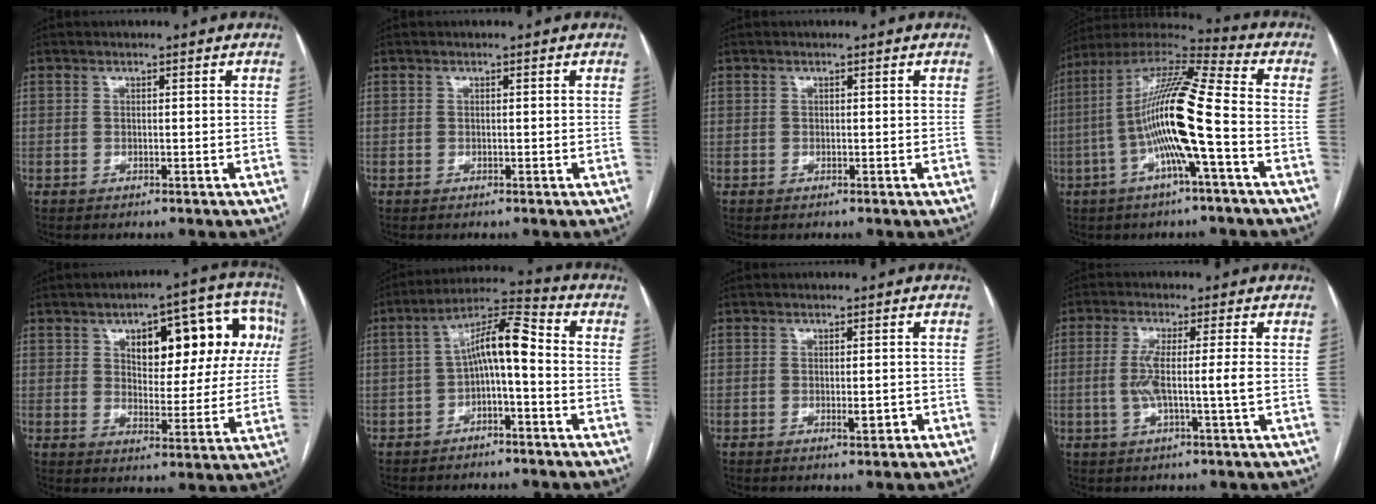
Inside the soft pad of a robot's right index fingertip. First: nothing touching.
{"total": 0.0}
{"total": 0.0}
{"total": 16.4, "force": [-3.1, 0.6, 16.1], "torque": [-0.306, 0.012, -0.069]}
{"total": 15.9, "force": [5.2, 7.0, 13.3], "torque": [-0.157, 0.044, 0.072]}
{"total": 8.9, "force": [-0.8, 1.9, 8.6], "torque": [-0.148, 0.040, -0.016]}
{"total": 2.0, "force": [-0.7, 0.6, 1.8], "torque": [-0.029, -0.002, -0.008]}
{"total": 6.1, "force": [-0.6, -0.3, 6.0], "torque": [-0.121, -0.002, -0.011]}